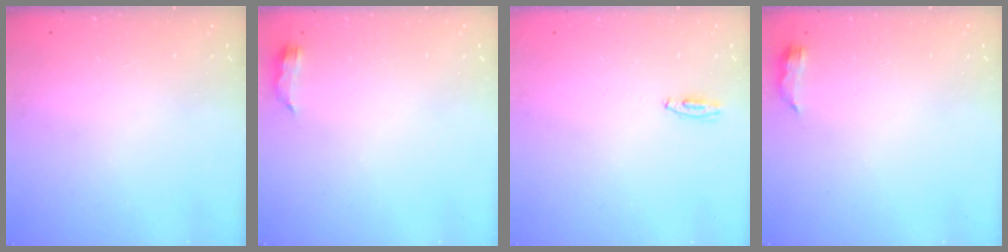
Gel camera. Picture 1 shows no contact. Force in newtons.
{"total": 5.1, "press": 4.8, "slide": 1.7}
{"total": 3.1, "press": 2.8, "slide": 1.3}
{"total": 5.1, "press": 4.8, "slide": 1.7}